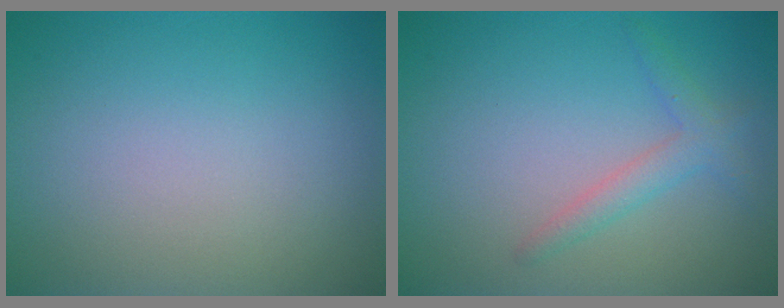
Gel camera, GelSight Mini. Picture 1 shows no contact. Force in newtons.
{"total": 2.0, "press": 2.0, "slide": 0.1}